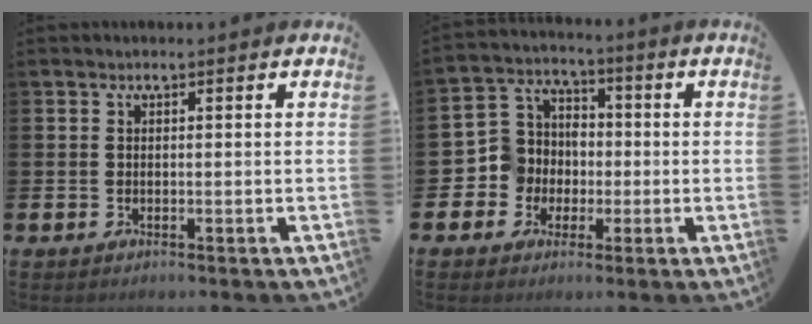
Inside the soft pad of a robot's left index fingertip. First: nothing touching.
{"total": 6.4, "force": [-1.0, 6.3, 0.6], "torque": [-0.061, 0.001, -0.024]}